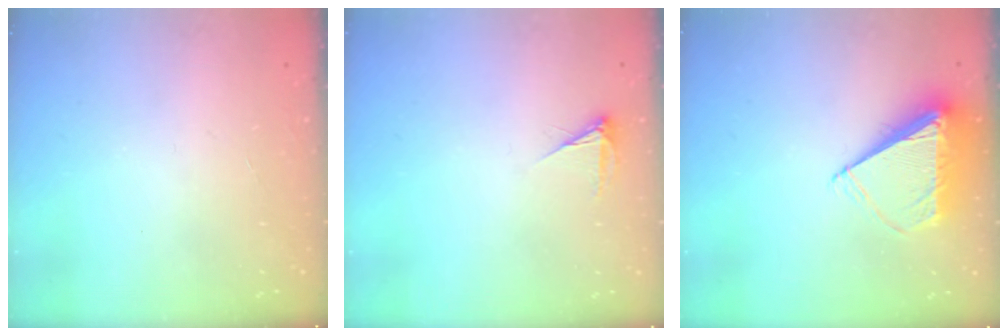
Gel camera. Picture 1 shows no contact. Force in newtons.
{"total": 3.4, "press": 3.4, "slide": 0.5}
{"total": 7.9, "press": 7.8, "slide": 1.1}